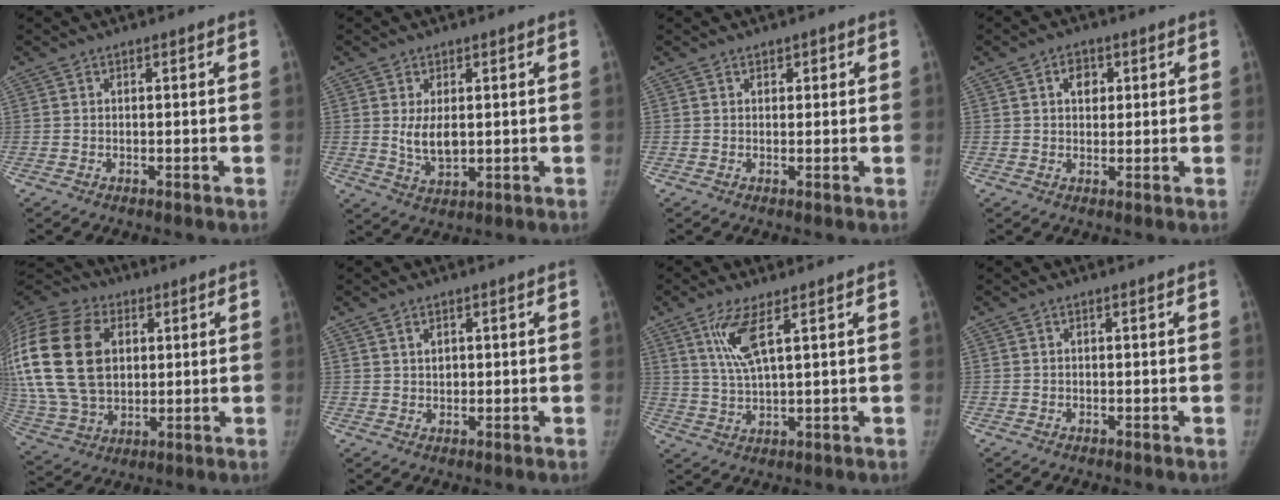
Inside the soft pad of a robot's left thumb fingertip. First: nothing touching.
{"total": 5.6, "force": [0.7, 3.3, 4.5], "torque": [-0.069, -0.015, 0.022]}
{"total": 1.4, "force": [0.8, 1.1, 0.4], "torque": [0.013, -0.003, 0.008]}
{"total": 3.9, "force": [1.4, 3.0, 2.2], "torque": [-0.013, -0.004, 0.020]}
{"total": 34.7, "force": [7.7, 24.5, 23.3], "torque": [-0.559, 0.052, 0.157]}
{"total": 2.0, "force": [0.9, 1.4, 0.9], "torque": [-0.008, -0.007, 0.018]}
{"total": 7.1, "force": [3.4, 1.3, 6.1], "torque": [-0.134, -0.019, 0.077]}
{"total": 0.0}